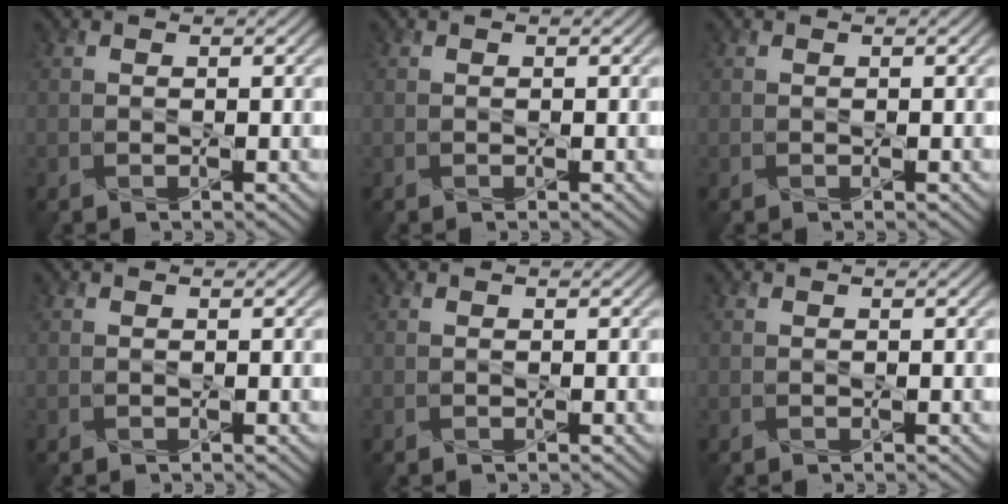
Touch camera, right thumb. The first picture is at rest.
{"total": 0.0}
{"total": 0.0}
{"total": 0.0}
{"total": 0.0}
{"total": 0.0}